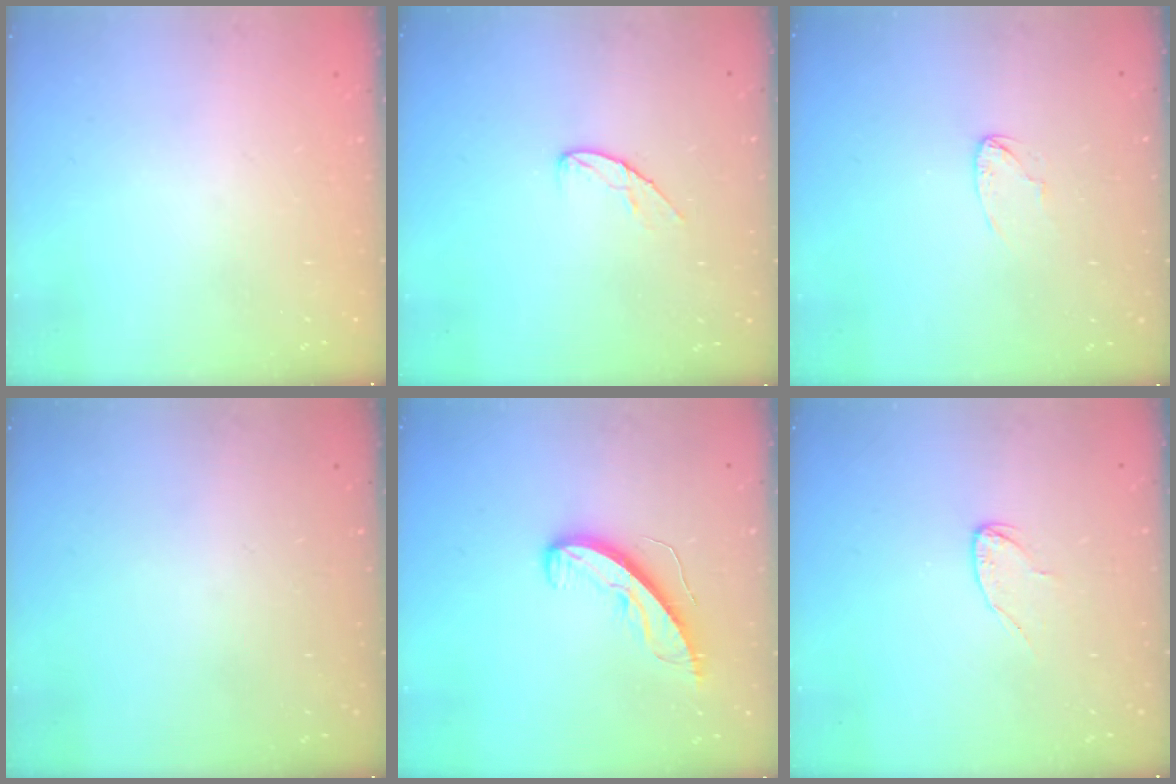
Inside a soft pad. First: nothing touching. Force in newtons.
{"total": 6.7, "press": 6.7, "slide": 0.6}
{"total": 2.5, "press": 2.5, "slide": 0.2}
{"total": 0.0}
{"total": 10.4, "press": 10.4, "slide": 0.6}
{"total": 4.7, "press": 4.7, "slide": 0.4}